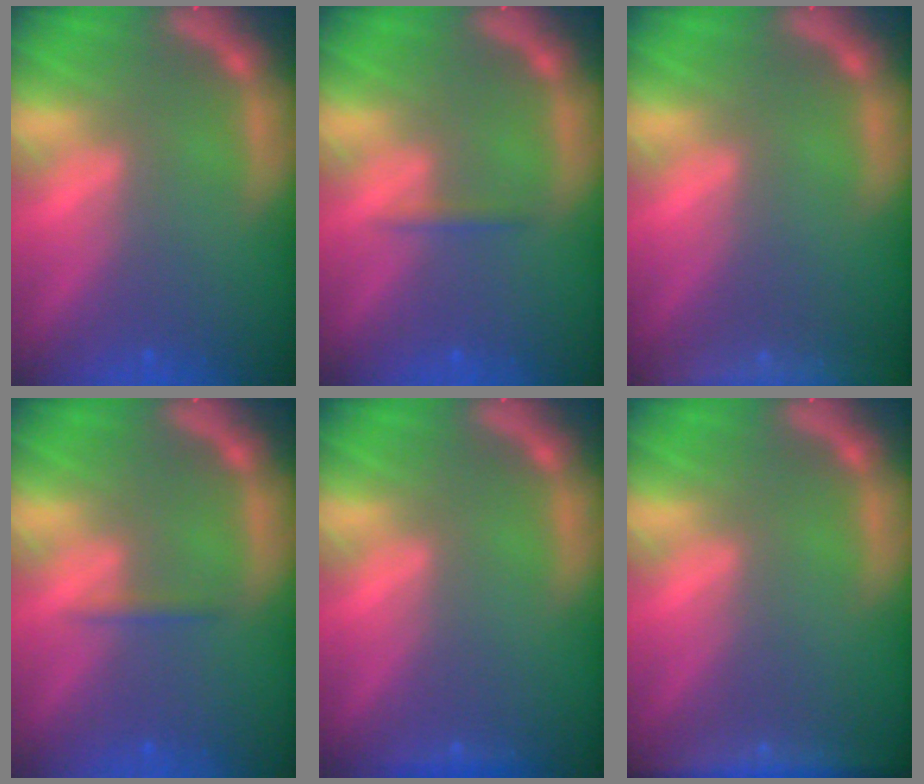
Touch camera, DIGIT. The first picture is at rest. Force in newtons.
{"total": 0.9}
{"total": 9.5}
{"total": 0.9}
{"total": 0.9}
{"total": 4.4}